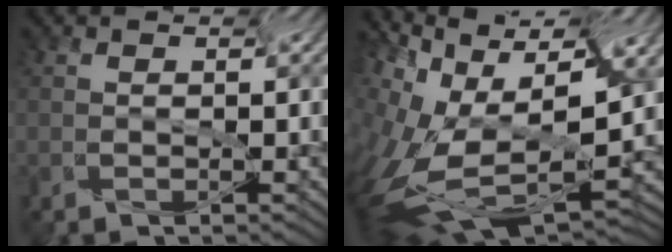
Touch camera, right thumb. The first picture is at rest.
{"total": 12.3, "force": [-2.6, 6.2, 10.4], "torque": [-0.231, -0.006, -0.028]}